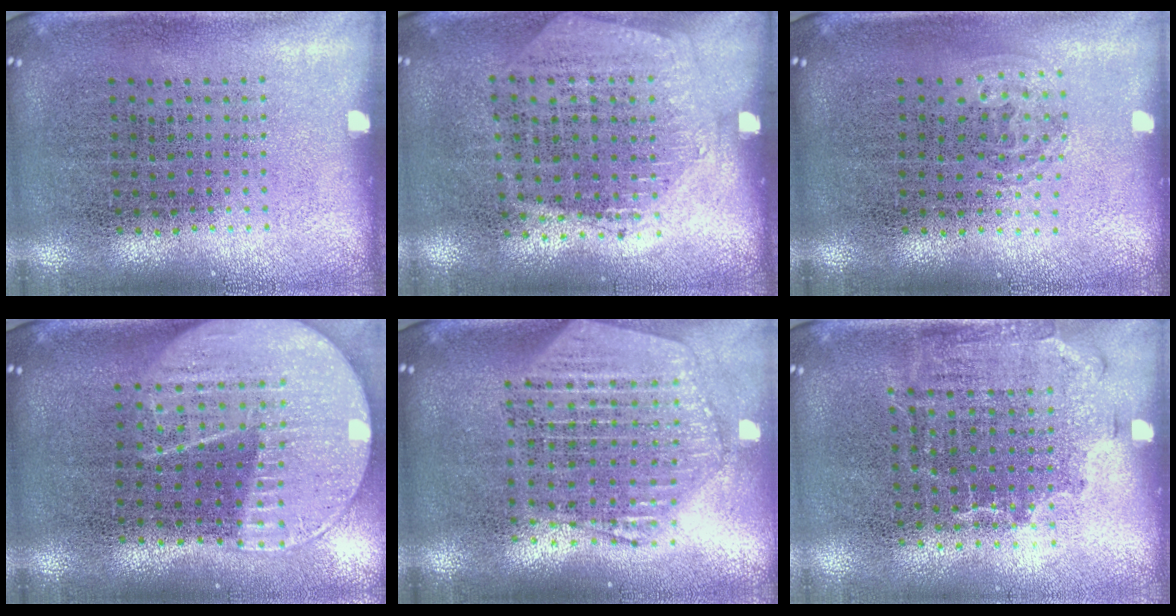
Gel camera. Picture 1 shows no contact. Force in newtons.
{"total": 1.4, "press": 1.2, "slide": 0.6}
{"total": 1.0, "press": 0.6, "slide": 0.7}
{"total": 2.2, "press": 1.9, "slide": 1.0}
{"total": 2.5, "press": 2.1, "slide": 1.3}
{"total": 1.5, "press": 1.1, "slide": 0.9}